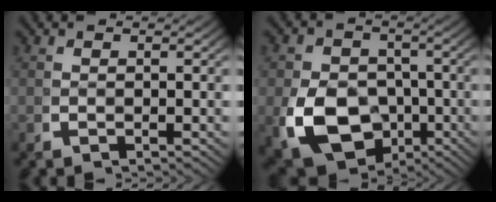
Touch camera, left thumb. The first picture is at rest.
{"total": 11.2, "force": [-3.8, 8.9, 5.6], "torque": [-0.126, -0.058, -0.039]}